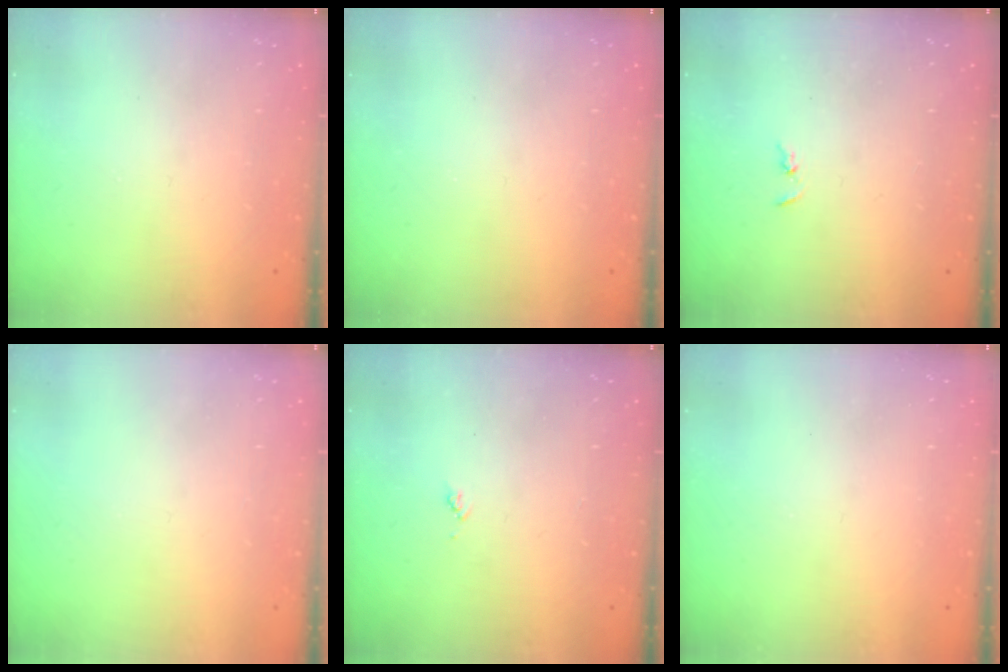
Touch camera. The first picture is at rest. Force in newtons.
{"total": 0.0}
{"total": 1.3, "press": 1.2, "slide": 0.3}
{"total": 0.0}
{"total": 4.0, "press": 3.9, "slide": 0.5}
{"total": 0.0}